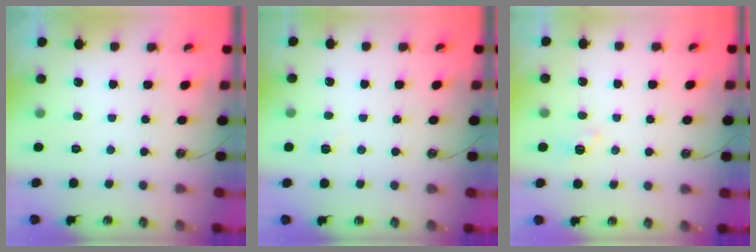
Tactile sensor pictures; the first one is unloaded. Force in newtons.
{"total": 2.9, "press": 2.8, "slide": 0.5}
{"total": 4.0, "press": 4.0, "slide": 0.6}